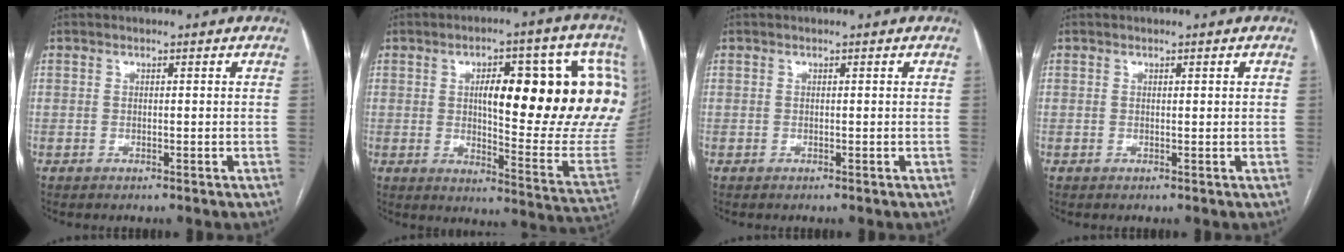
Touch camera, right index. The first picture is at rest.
{"total": 25.4, "force": [6.0, 5.8, 24.0], "torque": [-0.237, 0.035, 0.093]}
{"total": 0.0}
{"total": 0.5, "force": [0.2, 0.1, 0.5], "torque": [-0.009, 0.001, 0.003]}